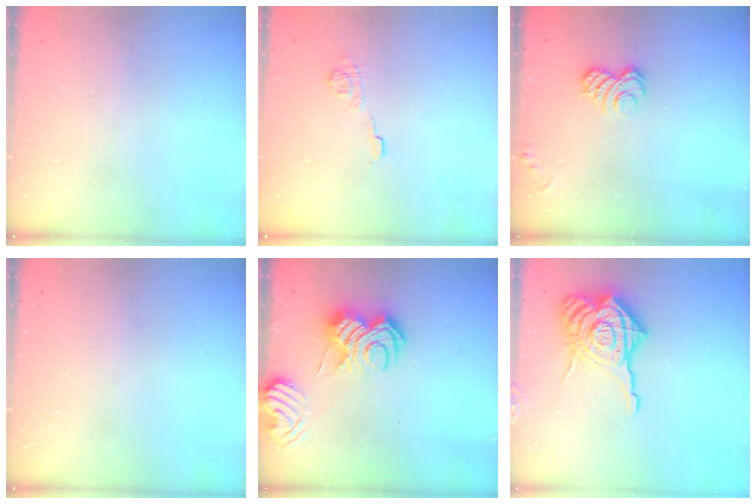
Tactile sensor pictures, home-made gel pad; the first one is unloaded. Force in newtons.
{"total": 8.0, "press": 7.9, "slide": 1.0}
{"total": 4.7, "press": 4.5, "slide": 1.3}
{"total": 0.0}
{"total": 8.5, "press": 8.5, "slide": 0.6}
{"total": 20.1, "press": 20.0, "slide": 2.1}